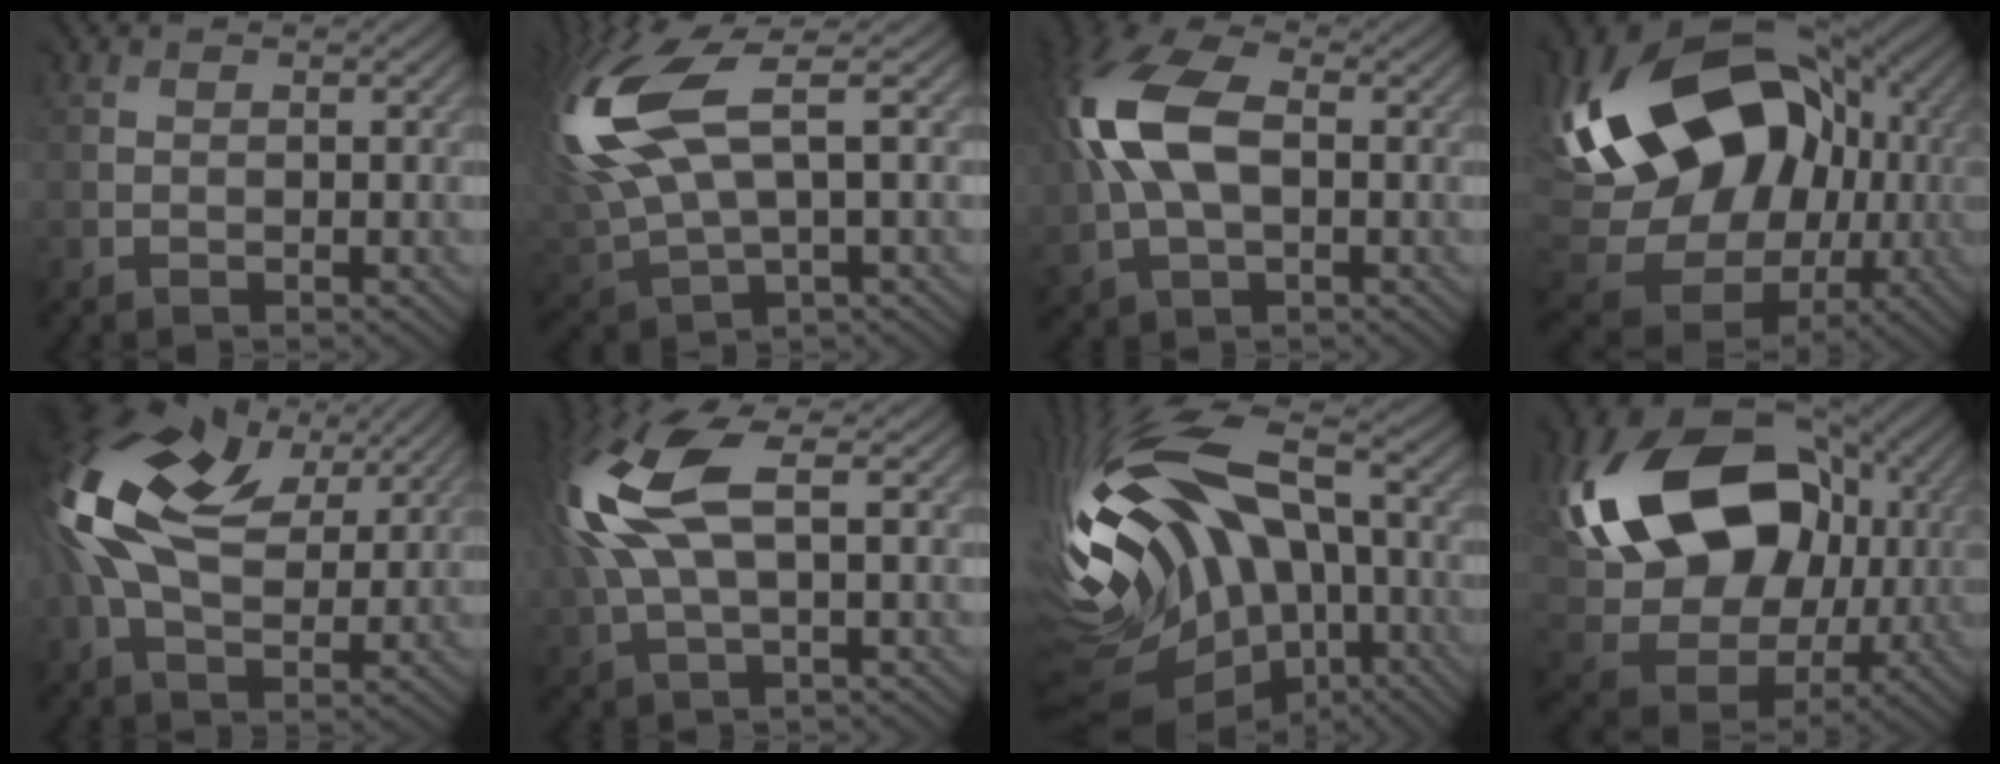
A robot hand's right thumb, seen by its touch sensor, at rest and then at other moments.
{"total": 12.7, "force": [4.7, 5.1, 10.7], "torque": [-0.281, 0.015, 0.096]}
{"total": 12.8, "force": [1.9, 7.7, 10.1], "torque": [-0.245, 0.013, 0.028]}
{"total": 20.8, "force": [2.7, 15.7, 13.3], "torque": [-0.295, -0.002, 0.076]}
{"total": 15.2, "force": [5.6, 8.6, 11.3], "torque": [-0.269, 0.020, 0.100]}
{"total": 12.6, "force": [2.8, 5.7, 10.9], "torque": [-0.281, 0.013, 0.052]}
{"total": 17.9, "force": [-1.9, 10.6, 14.2], "torque": [-0.289, -0.006, -0.019]}
{"total": 18.8, "force": [4.6, 14.0, 11.6], "torque": [-0.295, 0.005, 0.110]}